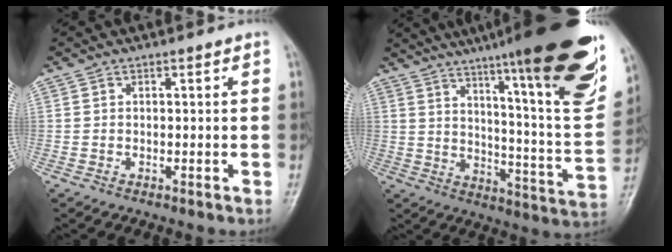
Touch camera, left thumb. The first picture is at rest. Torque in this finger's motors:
{"motor_torque": [3.20, 1.18, 1.65, -1.13, 0.52]}